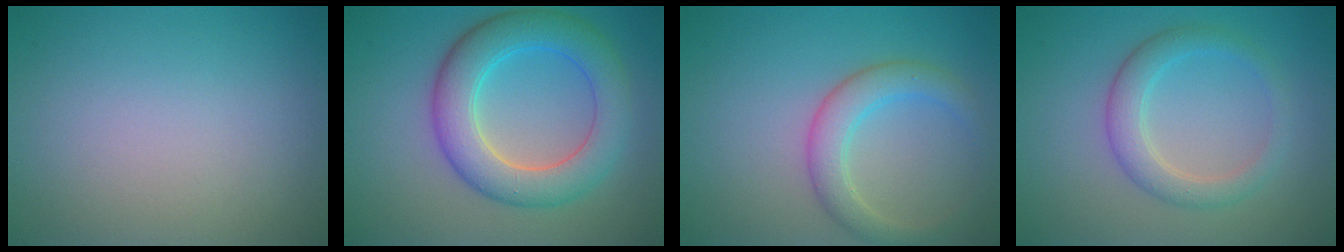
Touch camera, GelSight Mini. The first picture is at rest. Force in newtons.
{"total": 6.9, "press": 6.9, "slide": 0.2}
{"total": 3.5, "press": 3.4, "slide": 0.3}
{"total": 3.2, "press": 3.2, "slide": 0.2}